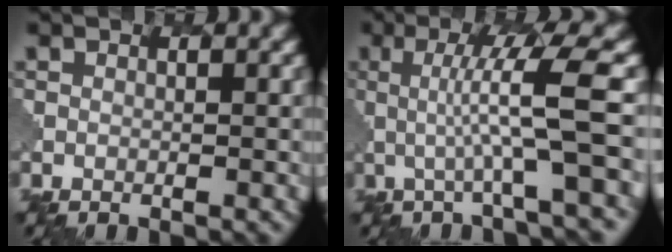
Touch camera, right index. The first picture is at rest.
{"total": 6.4, "force": [0.4, 0.8, 6.4], "torque": [-0.109, 0.004, 0.006]}